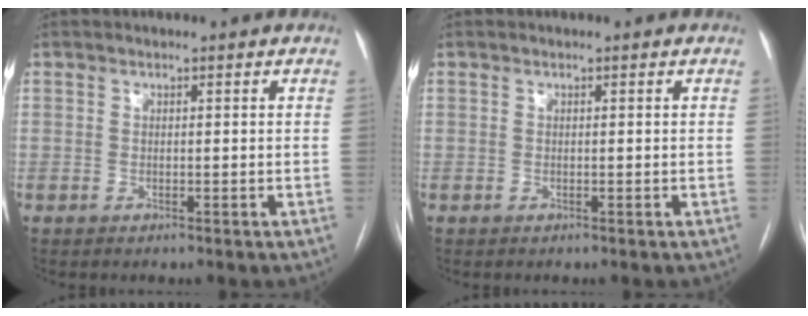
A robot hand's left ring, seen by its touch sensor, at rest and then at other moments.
{"total": 0.0}